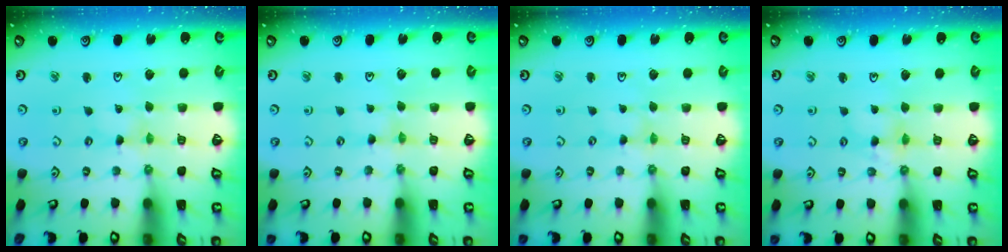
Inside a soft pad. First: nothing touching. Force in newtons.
{"total": 1.1, "press": 1.1, "slide": 0.2}
{"total": 0.0}
{"total": 4.9, "press": 4.9, "slide": 0.4}